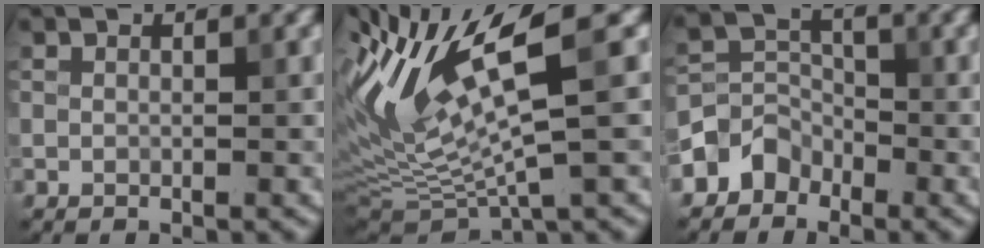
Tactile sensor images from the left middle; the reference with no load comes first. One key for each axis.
{"total": 9.6, "fx": 2.5, "fy": 2.4, "fz": 9.0, "tx": -0.179, "ty": 0.002, "tz": 0.052}
{"total": 3.0, "fx": -2.1, "fy": 2.2, "fz": 0.3, "tx": 0.004, "ty": 0.011, "tz": -0.047}